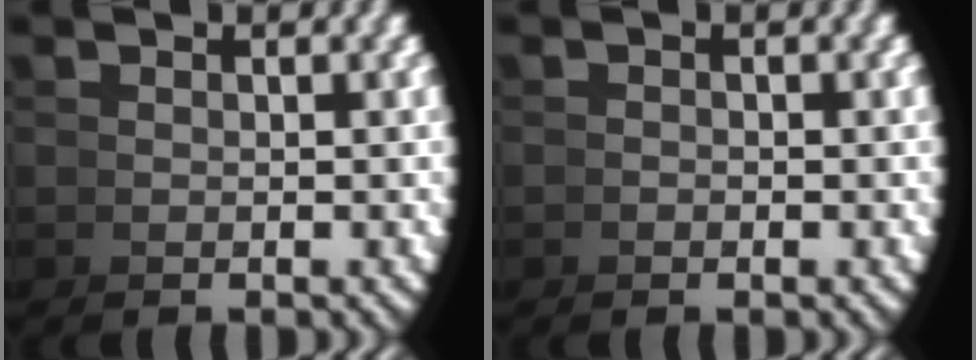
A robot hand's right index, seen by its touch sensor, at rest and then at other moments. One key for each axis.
{"total": 0.9, "fx": -0.3, "fy": -0.8, "fz": -0.3, "tx": 0.011, "ty": 0.004, "tz": -0.010}